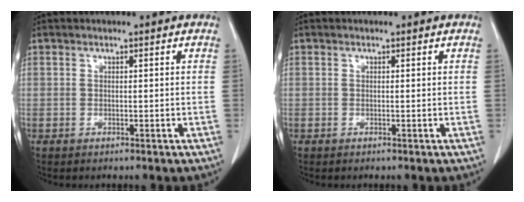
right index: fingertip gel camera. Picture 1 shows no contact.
{"total": 0.0}